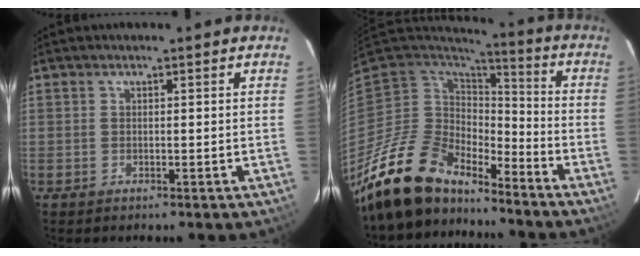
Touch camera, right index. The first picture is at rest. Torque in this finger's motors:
{"motor_torque": [1.04, -1.10, 0.71, 0.19]}